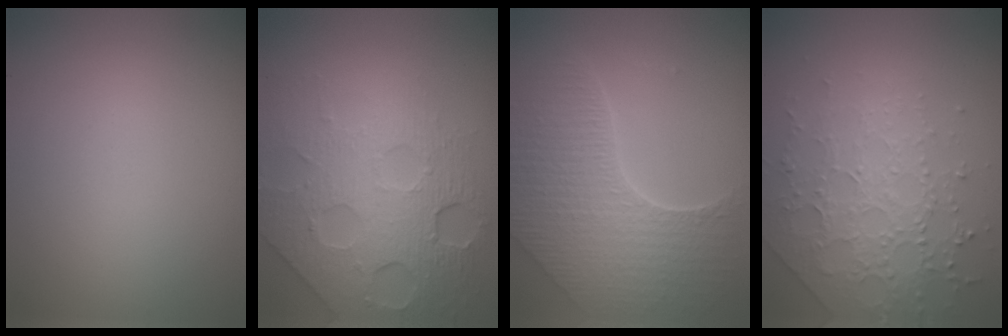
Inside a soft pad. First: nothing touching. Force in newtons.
{"total": 8.3, "press": 5.4, "slide": 6.2}
{"total": 7.9, "press": 5.5, "slide": 5.6}
{"total": 3.8, "press": 3.6, "slide": 1.1}